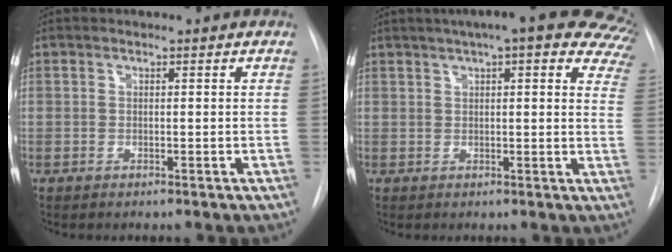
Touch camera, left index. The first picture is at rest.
{"total": 21.1, "force": [15.4, 4.6, 13.8], "torque": [-0.175, 0.027, 0.168]}